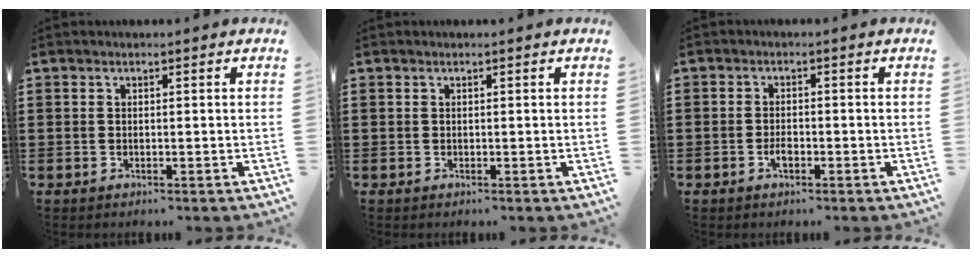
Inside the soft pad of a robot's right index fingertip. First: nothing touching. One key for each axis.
{"total": 0.0}
{"total": 2.0, "fx": -0.9, "fy": 1.0, "fz": 1.5, "tx": -0.030, "ty": 0.001, "tz": -0.016}